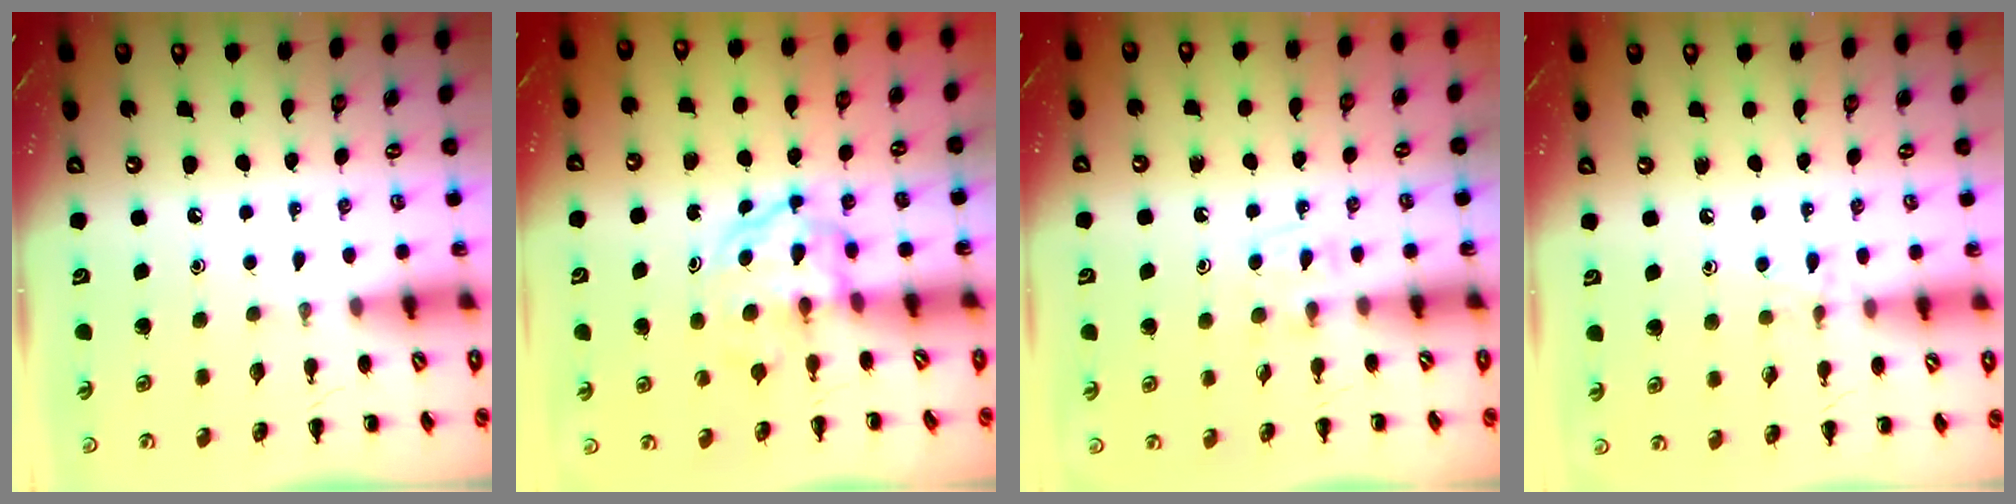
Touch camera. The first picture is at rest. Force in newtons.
{"total": 3.7, "press": 3.6, "slide": 0.4}
{"total": 3.5, "press": 3.2, "slide": 1.4}
{"total": 6.9, "press": 6.7, "slide": 1.5}